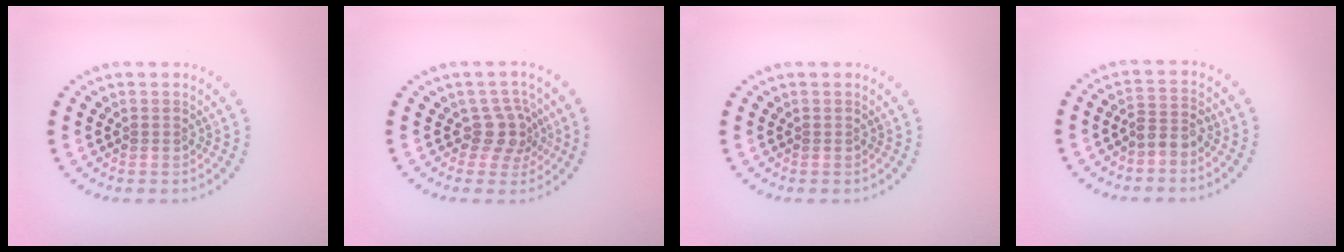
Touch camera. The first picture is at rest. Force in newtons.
{"total": 2.6, "press": 2.0, "slide": 1.7}
{"total": 0.0}
{"total": 2.1, "press": 1.7, "slide": 1.1}